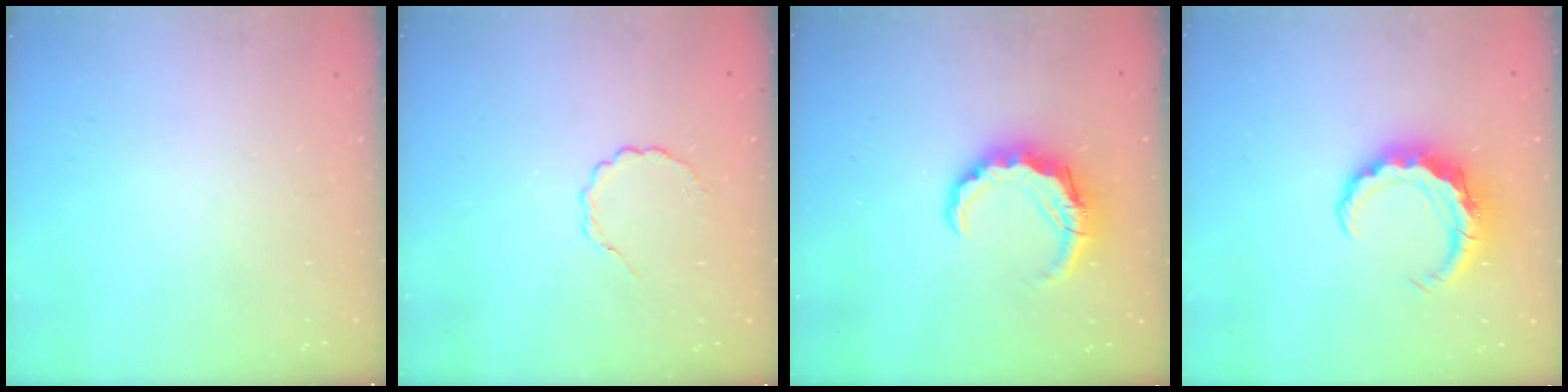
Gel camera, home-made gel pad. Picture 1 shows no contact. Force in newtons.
{"total": 2.9, "press": 2.6, "slide": 1.1}
{"total": 8.2, "press": 8.1, "slide": 0.9}
{"total": 7.8, "press": 7.7, "slide": 1.0}